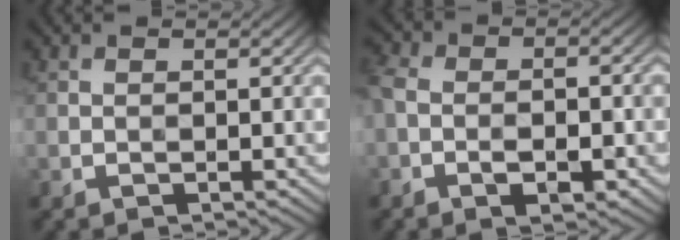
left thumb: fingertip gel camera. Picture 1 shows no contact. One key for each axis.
{"total": 7.8, "fx": -2.5, "fy": 4.5, "fz": 5.9, "tx": -0.104, "ty": 0.000, "tz": -0.043}